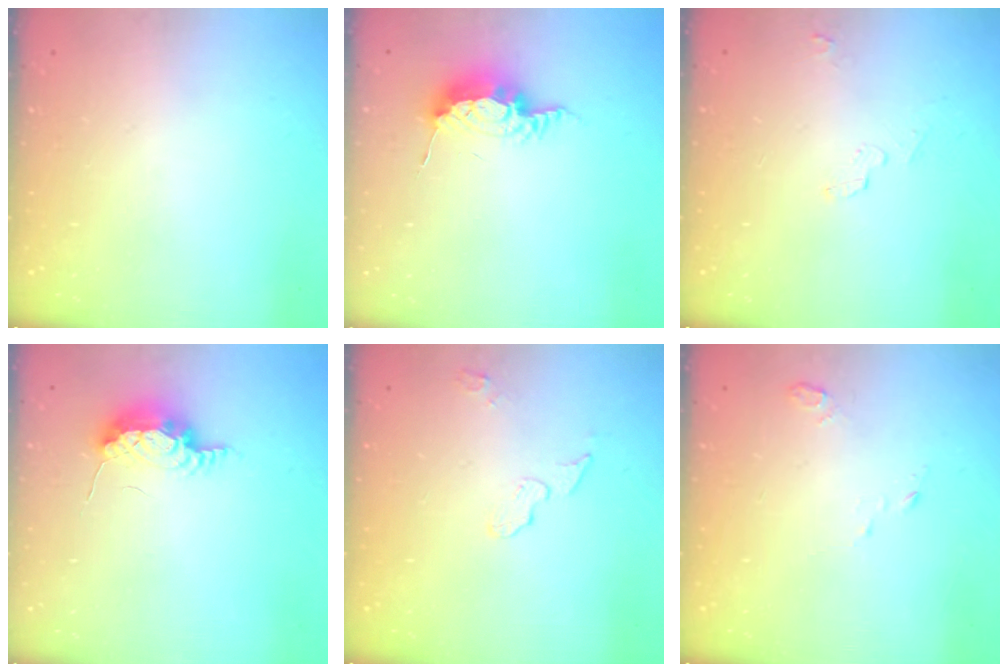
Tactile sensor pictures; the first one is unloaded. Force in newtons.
{"total": 8.7, "press": 8.6, "slide": 0.9}
{"total": 2.6, "press": 2.3, "slide": 1.2}
{"total": 10.2, "press": 8.4, "slide": 5.8}
{"total": 4.5, "press": 4.5, "slide": 0.2}
{"total": 2.8, "press": 2.8, "slide": 0.3}